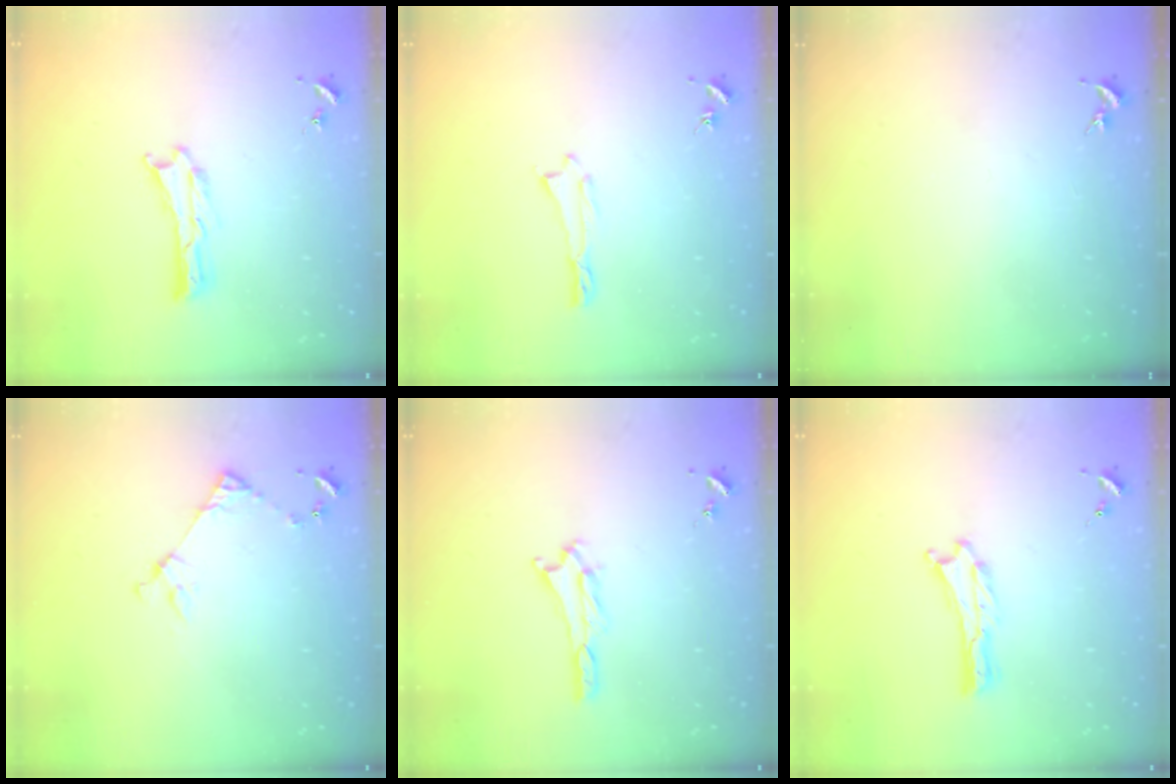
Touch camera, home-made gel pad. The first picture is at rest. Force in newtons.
{"total": 0.0}
{"total": 0.0}
{"total": 5.0, "press": 5.0, "slide": 0.4}
{"total": 1.8, "press": 1.8, "slide": 0.1}
{"total": 0.0}